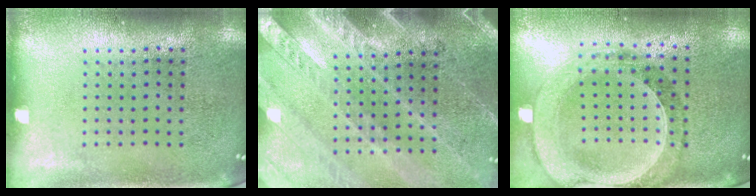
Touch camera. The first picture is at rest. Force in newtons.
{"total": 3.0, "press": 2.7, "slide": 1.3}
{"total": 1.5, "press": 1.4, "slide": 0.4}